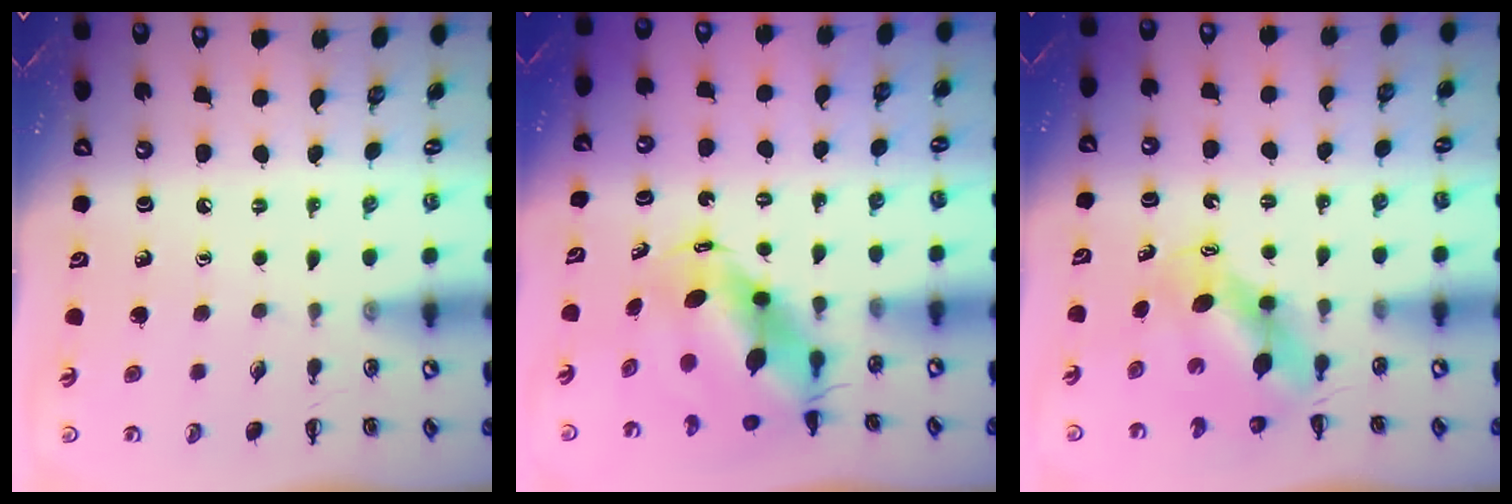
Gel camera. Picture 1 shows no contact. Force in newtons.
{"total": 7.7, "press": 7.4, "slide": 2.3}
{"total": 7.2, "press": 7.1, "slide": 1.4}